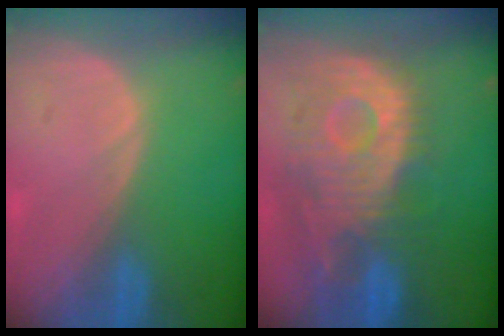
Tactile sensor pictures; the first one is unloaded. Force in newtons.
{"total": 12.0, "press": 10.7, "slide": 5.5}